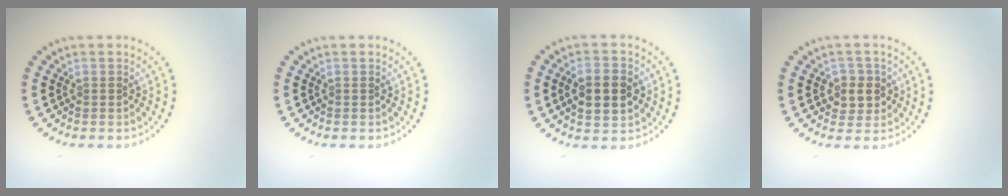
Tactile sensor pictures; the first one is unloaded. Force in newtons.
{"total": 0.0}
{"total": 4.6, "press": 4.6, "slide": 0.0}
{"total": 2.4, "press": 2.3, "slide": 0.7}